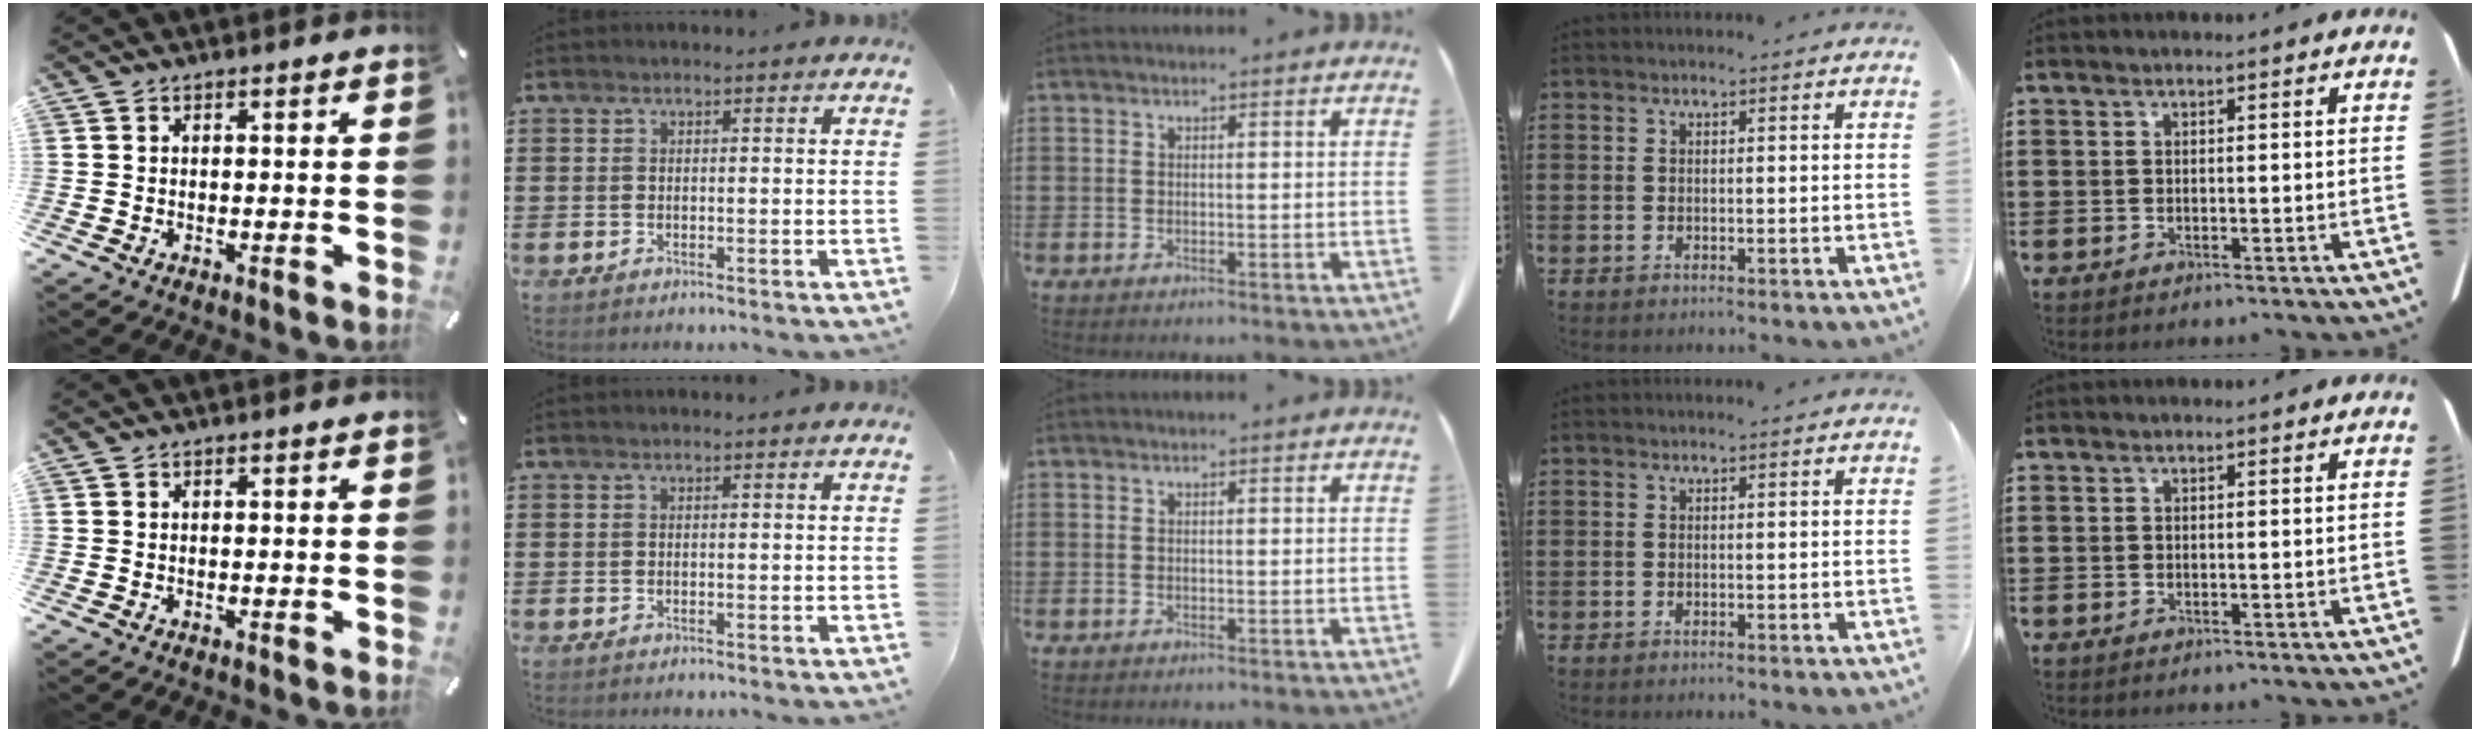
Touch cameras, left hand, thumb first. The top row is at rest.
{}